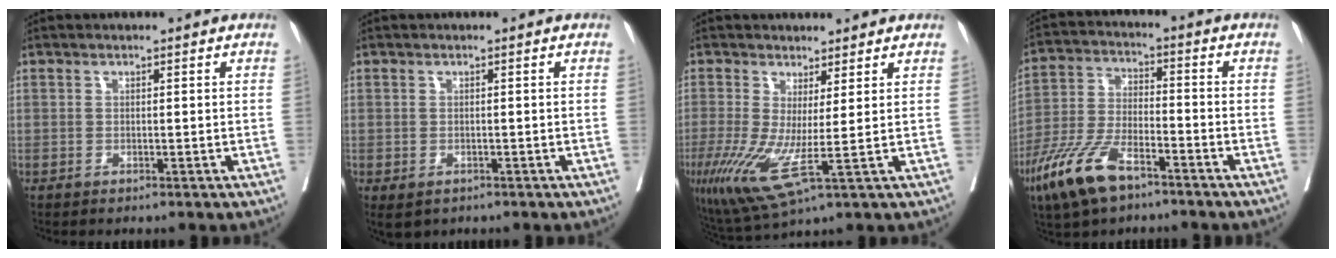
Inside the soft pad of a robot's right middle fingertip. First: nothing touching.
{"total": 2.4, "force": [-1.4, 1.6, 1.2], "torque": [-0.018, -0.004, -0.012]}
{"total": 8.1, "force": [-0.9, 0.6, 8.0], "torque": [-0.167, -0.017, -0.008]}
{"total": 11.3, "force": [-7.2, 3.9, 7.9], "torque": [-0.172, -0.011, -0.140]}